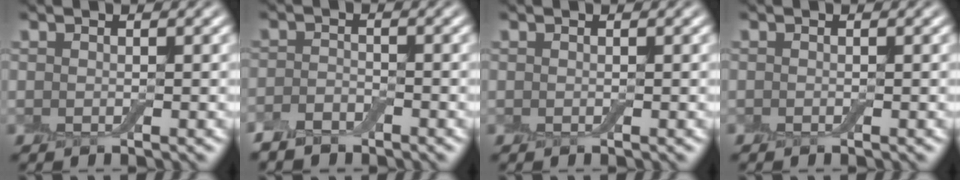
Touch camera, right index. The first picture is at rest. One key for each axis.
{"total": 2.2, "fx": -1.8, "fy": 0.9, "fz": 0.7, "tx": -0.015, "ty": 0.001, "tz": -0.043}
{"total": 0.0}
{"total": 0.0}